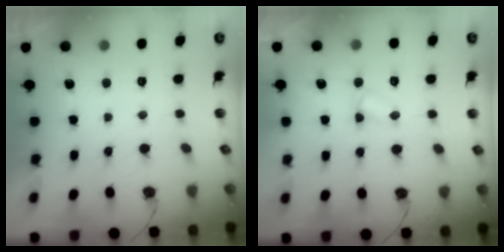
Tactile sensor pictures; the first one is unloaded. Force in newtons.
{"total": 3.2, "press": 3.1, "slide": 0.3}